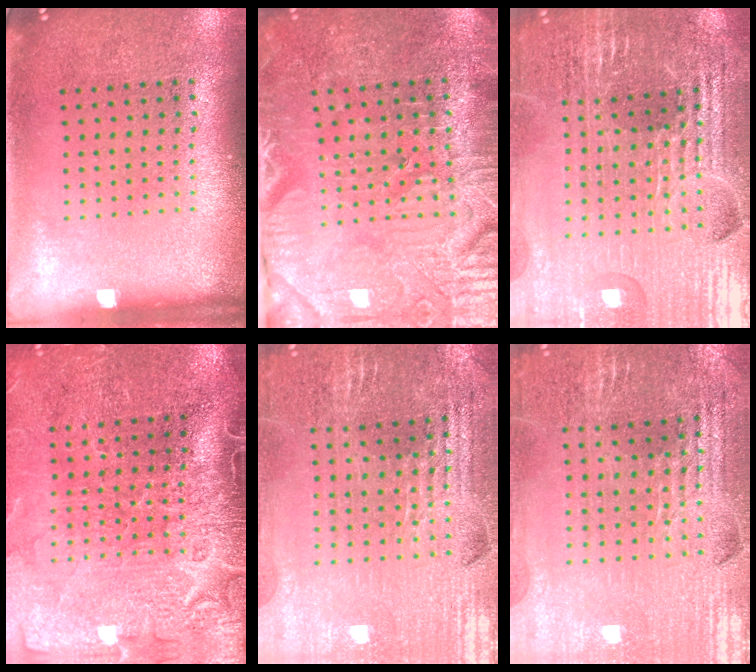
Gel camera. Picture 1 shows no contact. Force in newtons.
{"total": 4.0, "press": 3.9, "slide": 0.8}
{"total": 5.2, "press": 4.8, "slide": 2.0}
{"total": 4.2, "press": 3.7, "slide": 2.1}
{"total": 2.9, "press": 2.9, "slide": 0.5}
{"total": 2.9, "press": 2.9, "slide": 0.6}